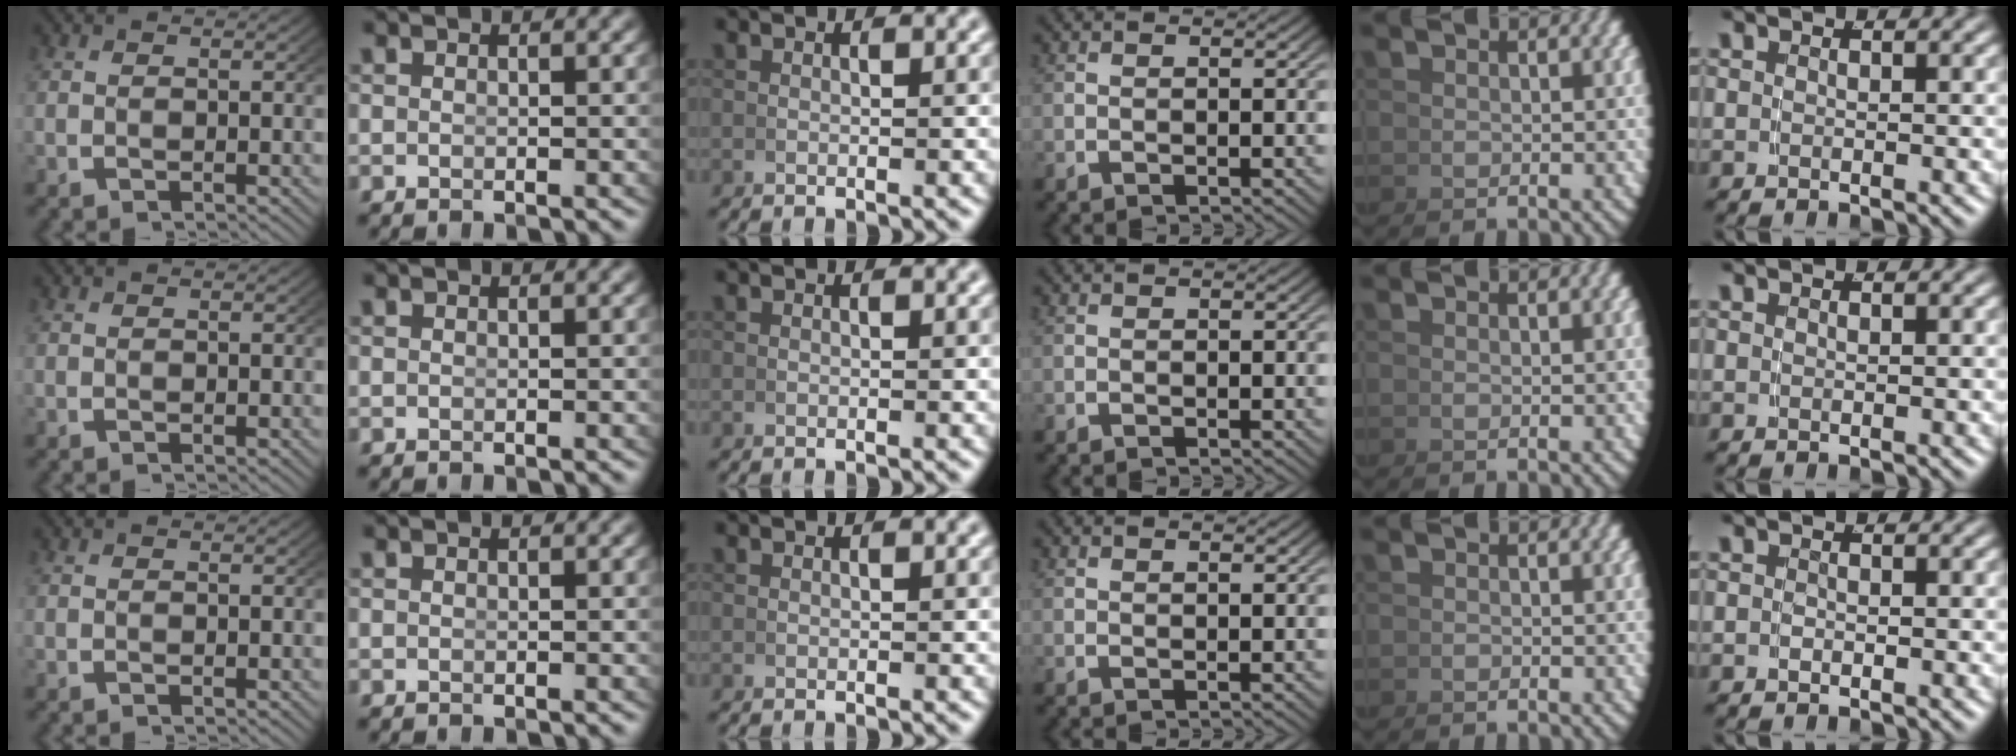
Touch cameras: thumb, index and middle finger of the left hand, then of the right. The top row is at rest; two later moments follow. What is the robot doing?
{"motion": "lift_and_place", "object": "hoodie"}